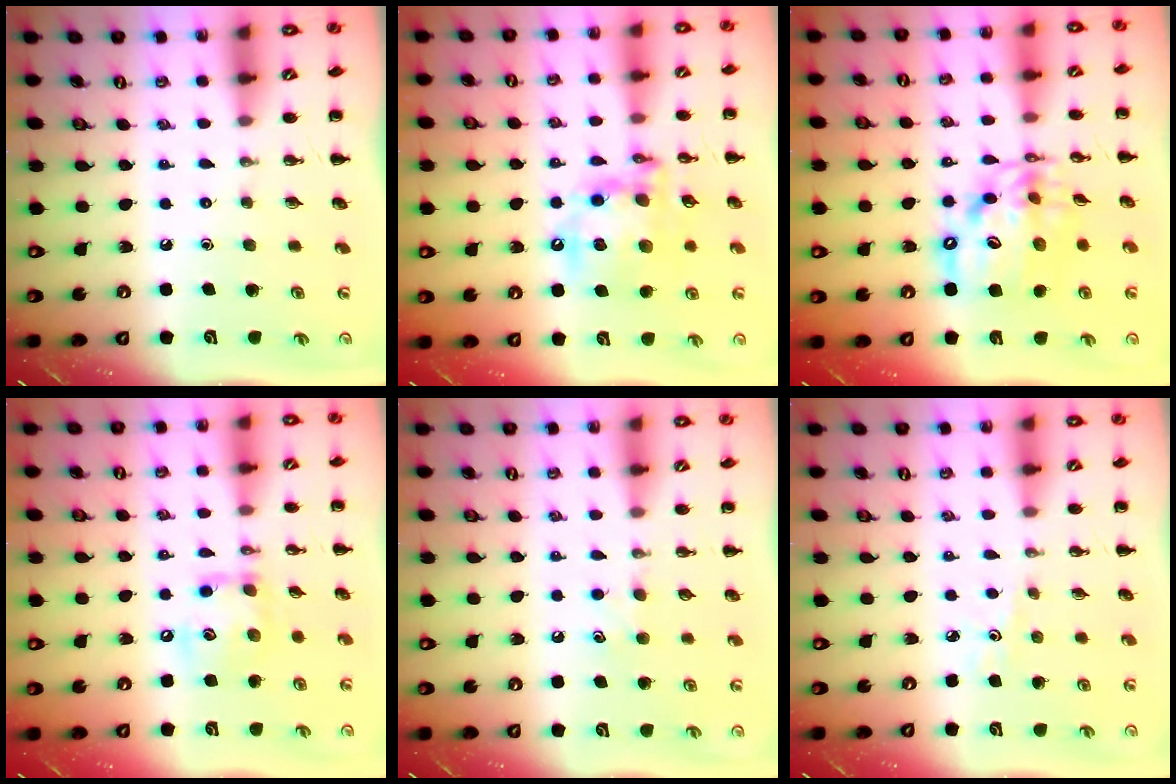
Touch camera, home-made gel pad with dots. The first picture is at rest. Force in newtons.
{"total": 15.7, "press": 15.4, "slide": 3.0}
{"total": 14.3, "press": 13.7, "slide": 3.8}
{"total": 11.1, "press": 11.1, "slide": 0.8}
{"total": 5.9, "press": 5.7, "slide": 1.5}
{"total": 2.2, "press": 2.0, "slide": 0.7}